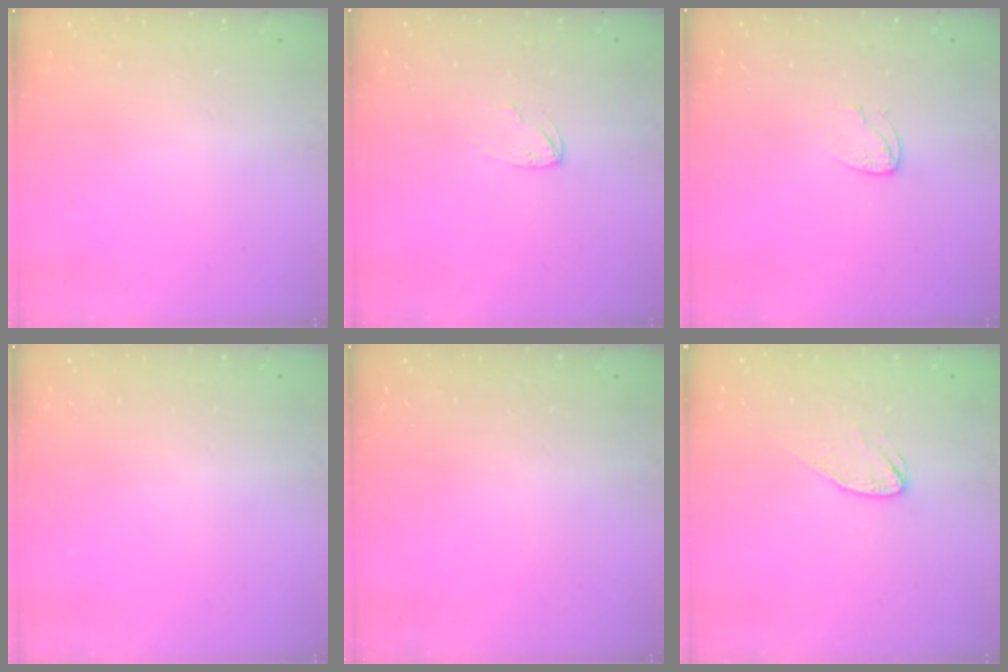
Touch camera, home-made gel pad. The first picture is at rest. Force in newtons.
{"total": 3.8, "press": 3.7, "slide": 0.4}
{"total": 4.5, "press": 4.5, "slide": 0.4}
{"total": 0.0}
{"total": 0.0}
{"total": 6.1, "press": 6.1, "slide": 0.3}